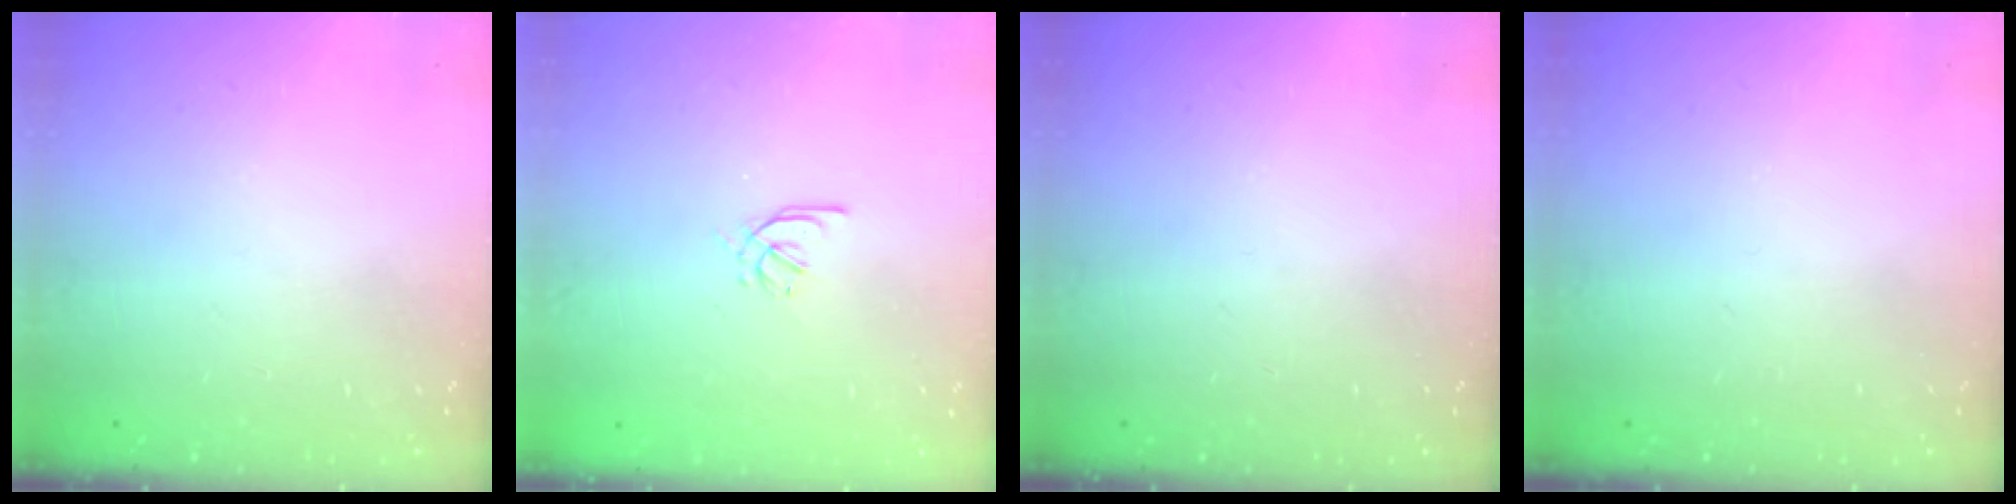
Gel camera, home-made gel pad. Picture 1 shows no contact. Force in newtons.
{"total": 2.4, "press": 2.3, "slide": 0.6}
{"total": 0.0}
{"total": 0.0}